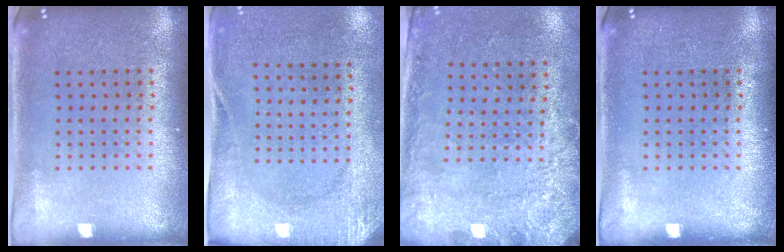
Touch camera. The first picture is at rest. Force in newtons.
{"total": 2.7, "press": 2.1, "slide": 1.7}
{"total": 2.8, "press": 2.0, "slide": 1.9}
{"total": 0.0}